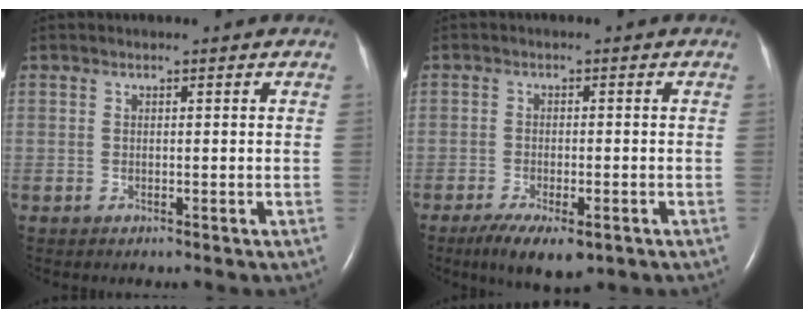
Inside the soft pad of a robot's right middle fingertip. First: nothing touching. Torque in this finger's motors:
{"motor_torque": [0.43, -0.42, 0.08, 0.03]}